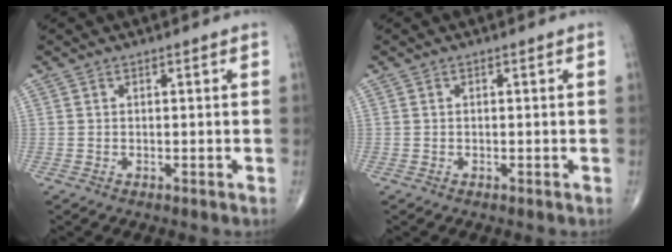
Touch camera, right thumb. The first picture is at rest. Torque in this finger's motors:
{"motor_torque": [0.01, 0.01, 0.00, 0.00, 0.01]}